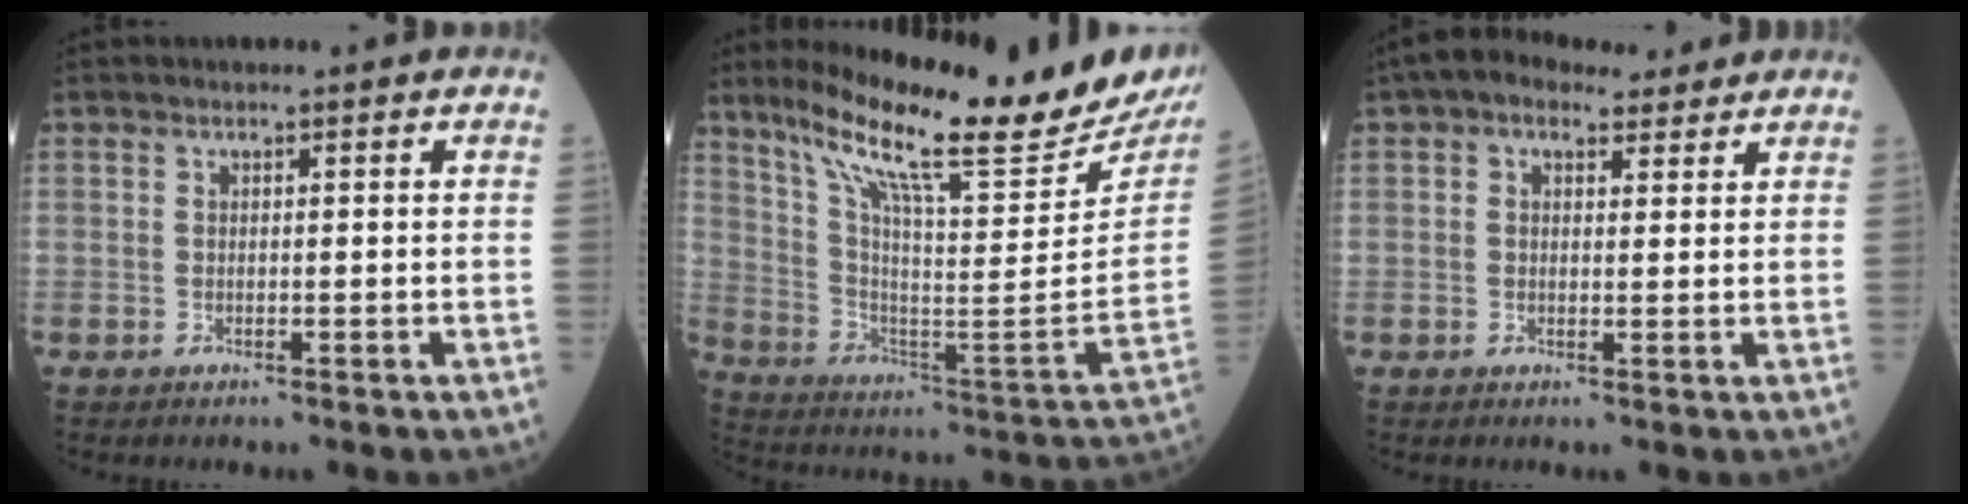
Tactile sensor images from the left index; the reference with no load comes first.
{"total": 26.9, "force": [22.3, 2.2, 14.8], "torque": [-0.254, -0.069, 0.323]}
{"total": 6.1, "force": [4.4, 3.2, 2.8], "torque": [-0.046, 0.038, 0.074]}